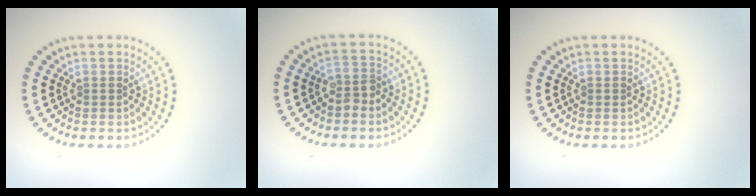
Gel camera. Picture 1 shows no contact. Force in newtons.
{"total": 1.8, "press": 1.6, "slide": 0.7}
{"total": 0.0}